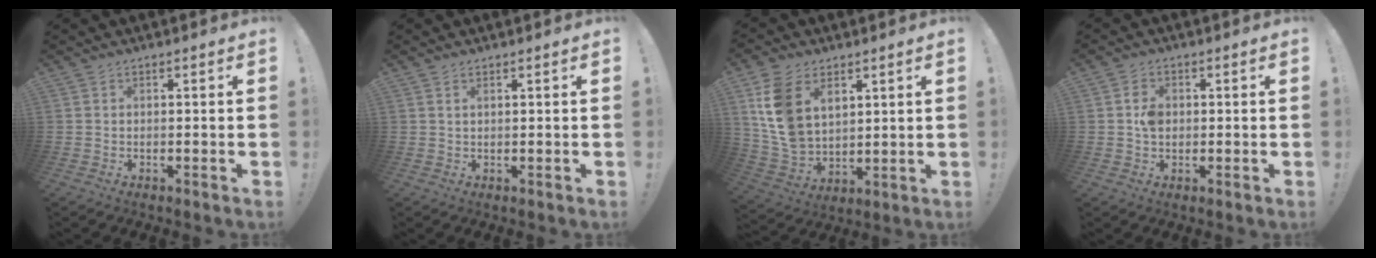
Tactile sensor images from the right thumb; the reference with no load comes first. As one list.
[{"total": 0.8, "force": [0.5, 0.4, 0.5], "torque": [-0.009, 0.000, 0.011]}, {"total": 13.7, "force": [5.9, 9.5, 8.0], "torque": [-0.164, -0.027, 0.117]}, {"total": 4.0, "force": [0.0, 2.9, 2.6], "torque": [-0.039, 0.005, 0.000]}]